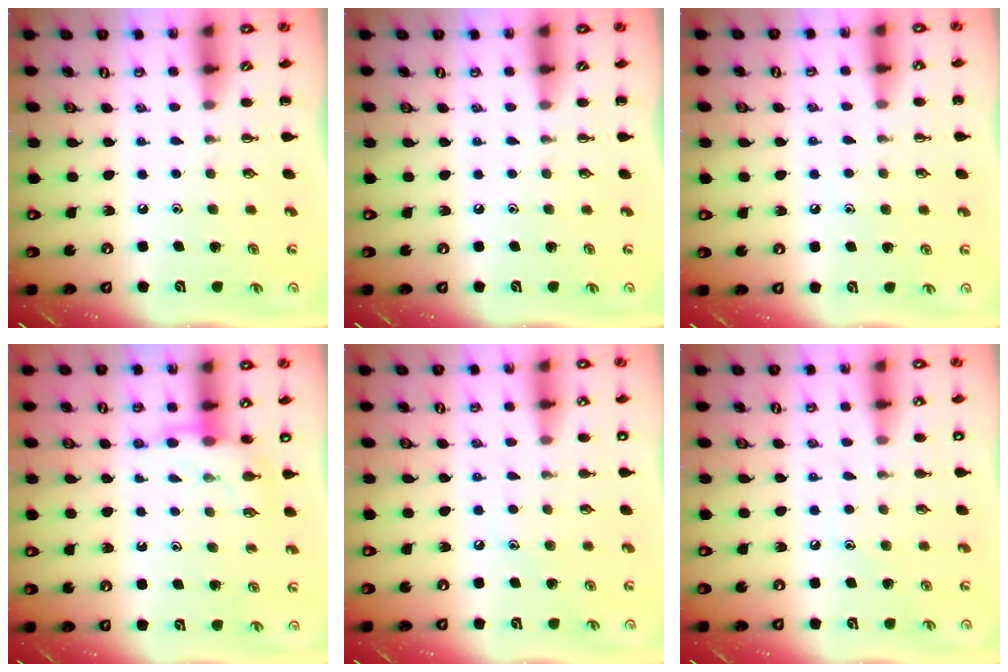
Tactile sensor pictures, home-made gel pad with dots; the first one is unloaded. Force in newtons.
{"total": 0.0}
{"total": 4.3, "press": 4.1, "slide": 1.4}
{"total": 9.2, "press": 9.2, "slide": 0.6}
{"total": 7.3, "press": 7.1, "slide": 1.8}
{"total": 7.7, "press": 7.5, "slide": 1.7}